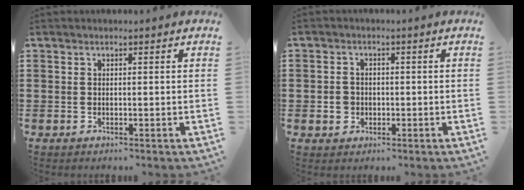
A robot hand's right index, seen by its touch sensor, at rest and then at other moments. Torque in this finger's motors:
{"motor_torque": [1.22, 0.92, -0.26, -0.21]}